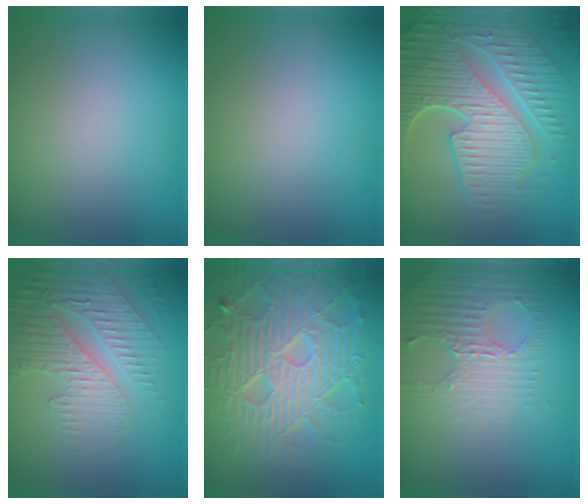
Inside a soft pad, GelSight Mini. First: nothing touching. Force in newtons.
{"total": 0.0}
{"total": 10.0, "press": 6.6, "slide": 7.5}
{"total": 4.1, "press": 3.9, "slide": 1.3}
{"total": 9.0, "press": 6.3, "slide": 6.5}
{"total": 2.8, "press": 2.5, "slide": 1.3}